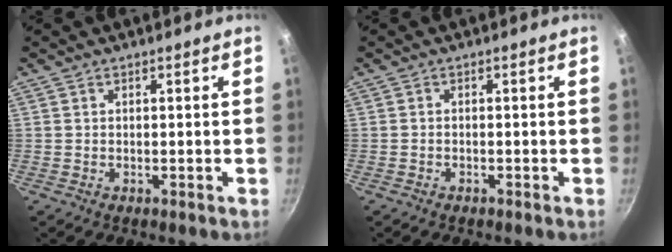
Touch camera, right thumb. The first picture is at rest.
{"total": 0.7, "force": [-0.5, 0.3, 0.2], "torque": [-0.009, 0.006, -0.011]}